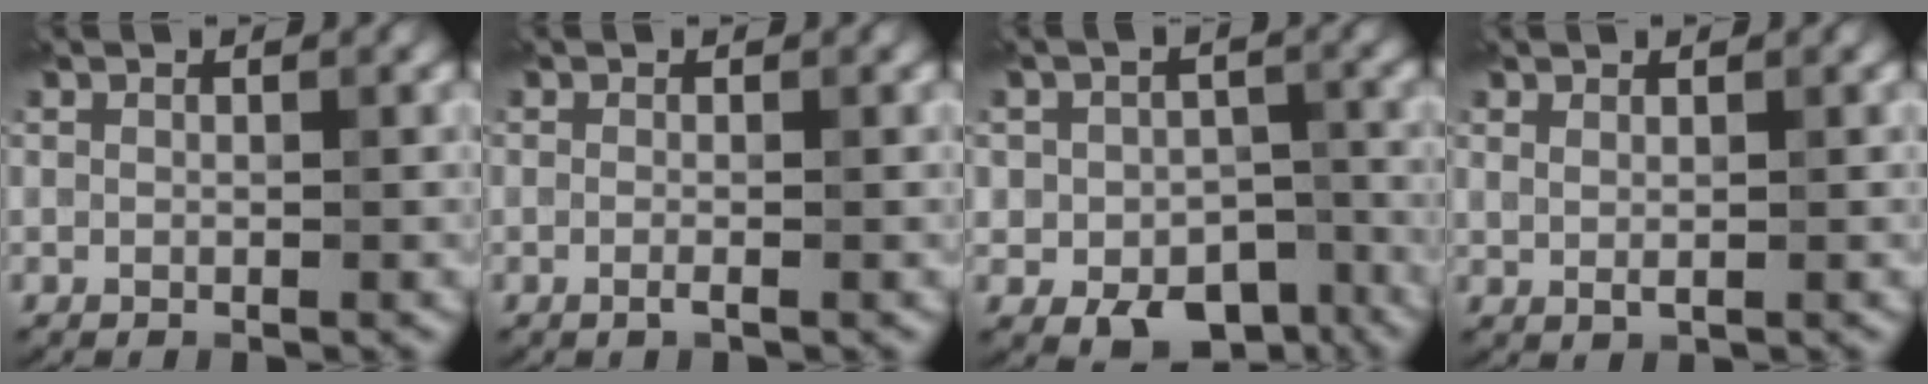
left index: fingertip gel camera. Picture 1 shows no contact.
{"total": 1.0, "force": [-0.3, 0.3, 0.9], "torque": [-0.014, -0.007, -0.008]}
{"total": 7.8, "force": [-3.6, 5.2, 4.6], "torque": [-0.064, -0.024, -0.043]}
{"total": 1.1, "force": [0.6, 0.3, 0.8], "torque": [-0.017, -0.006, 0.015]}